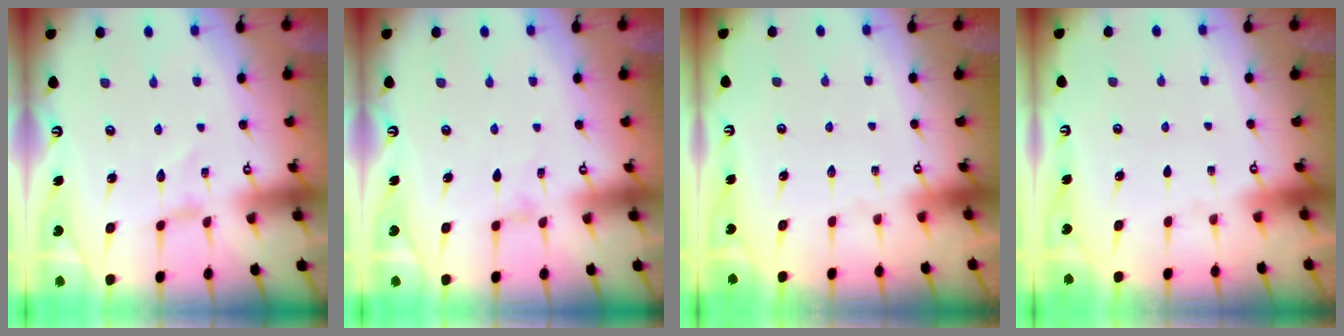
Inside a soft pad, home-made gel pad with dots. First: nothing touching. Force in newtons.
{"total": 0.6, "press": 0.6, "slide": 0.2}
{"total": 0.0}
{"total": 0.0}